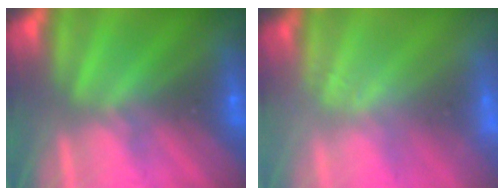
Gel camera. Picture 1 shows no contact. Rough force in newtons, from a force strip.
{"total": 2.4}